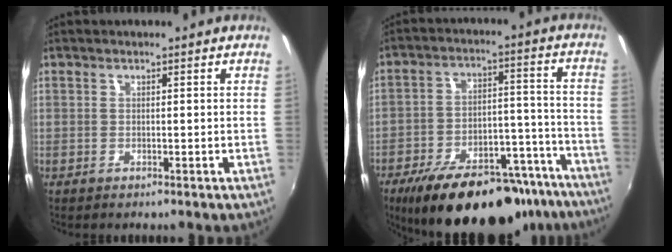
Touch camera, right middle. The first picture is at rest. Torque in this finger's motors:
{"motor_torque": [1.29, -0.85, 0.43, 0.21]}